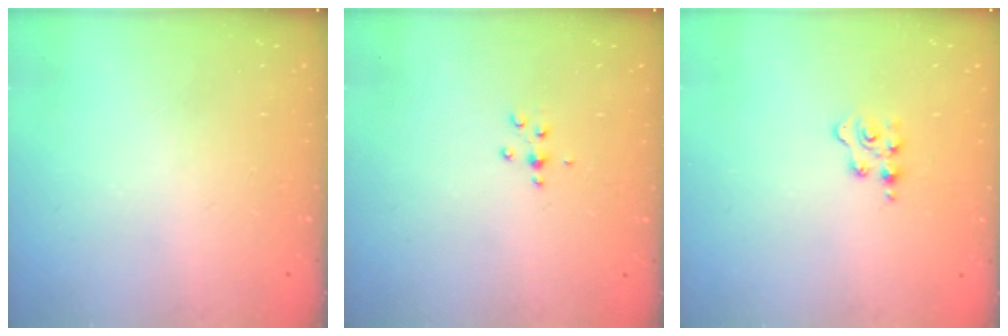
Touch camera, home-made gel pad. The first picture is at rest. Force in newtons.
{"total": 4.0, "press": 3.7, "slide": 1.6}
{"total": 2.9, "press": 2.9, "slide": 0.4}